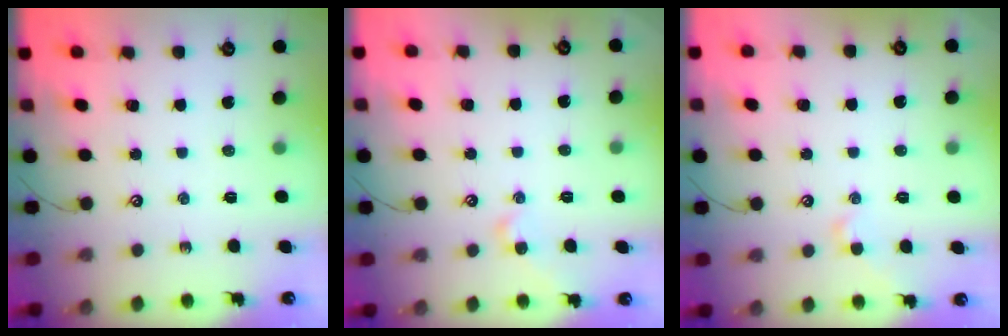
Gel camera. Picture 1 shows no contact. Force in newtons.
{"total": 2.5, "press": 2.5, "slide": 0.4}
{"total": 0.7, "press": 0.4, "slide": 0.6}